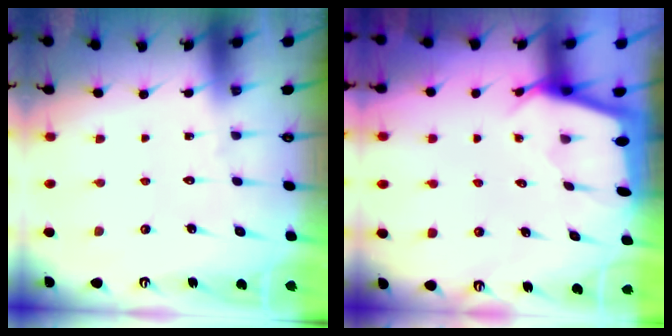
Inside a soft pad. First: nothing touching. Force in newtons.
{"total": 2.3, "press": 2.3, "slide": 0.3}